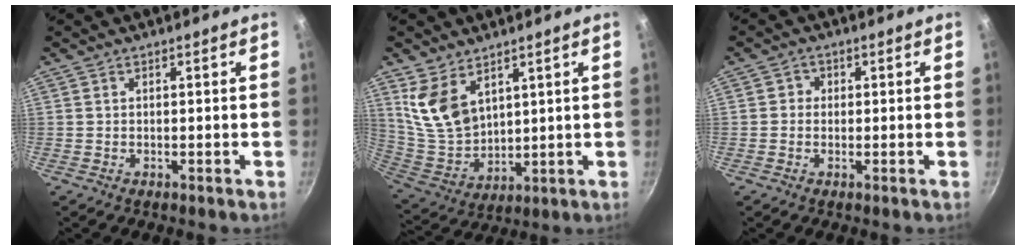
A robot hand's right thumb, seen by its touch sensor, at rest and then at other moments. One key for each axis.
{"total": 10.9, "fx": 6.0, "fy": 6.5, "fz": 6.4, "tx": -0.110, "ty": -0.051, "tz": 0.137}
{"total": 2.0, "fx": 0.0, "fy": 1.9, "fz": 0.5, "tx": 0.006, "ty": 0.002, "tz": -0.006}